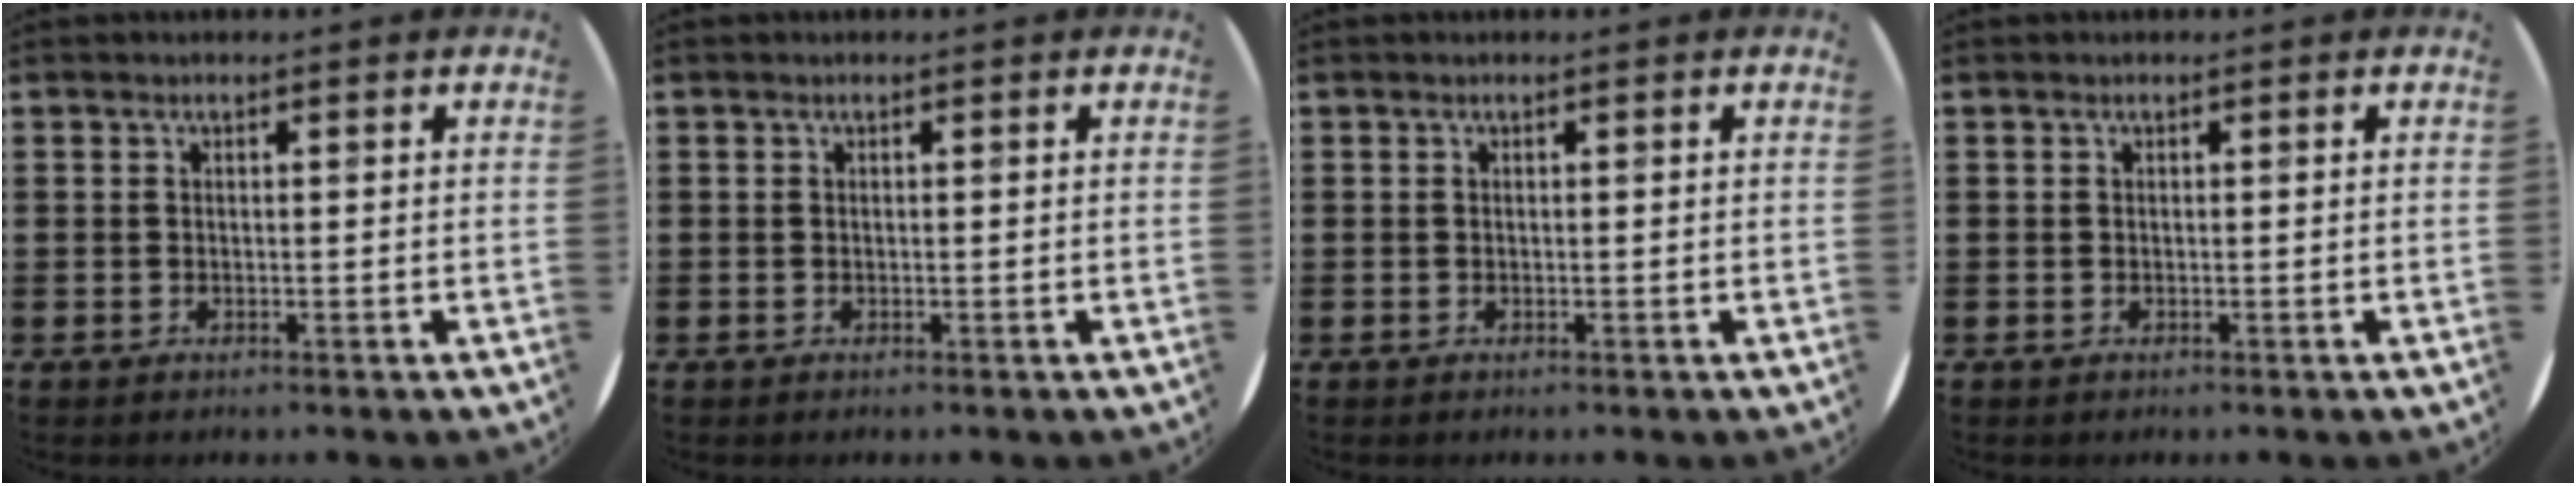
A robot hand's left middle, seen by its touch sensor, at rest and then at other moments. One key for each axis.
{"total": 0.0}
{"total": 0.0}
{"total": 0.0}